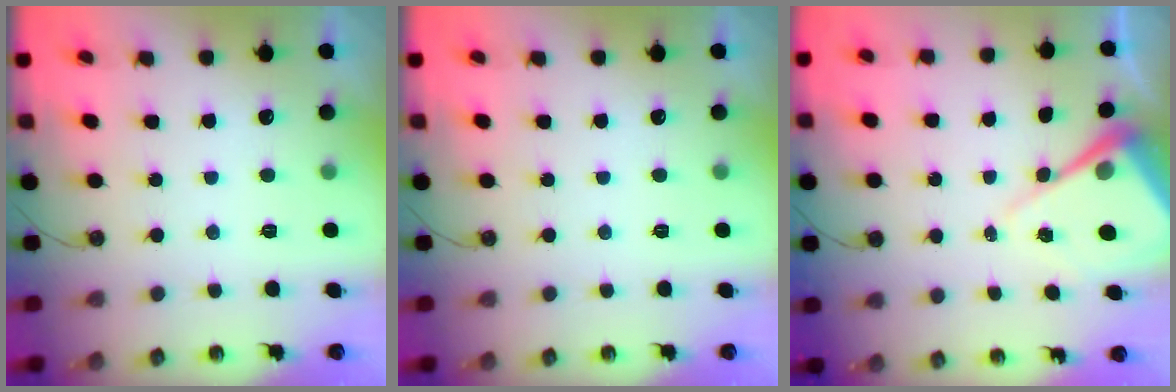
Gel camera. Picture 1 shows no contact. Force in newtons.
{"total": 0.0}
{"total": 9.5, "press": 9.5, "slide": 1.0}